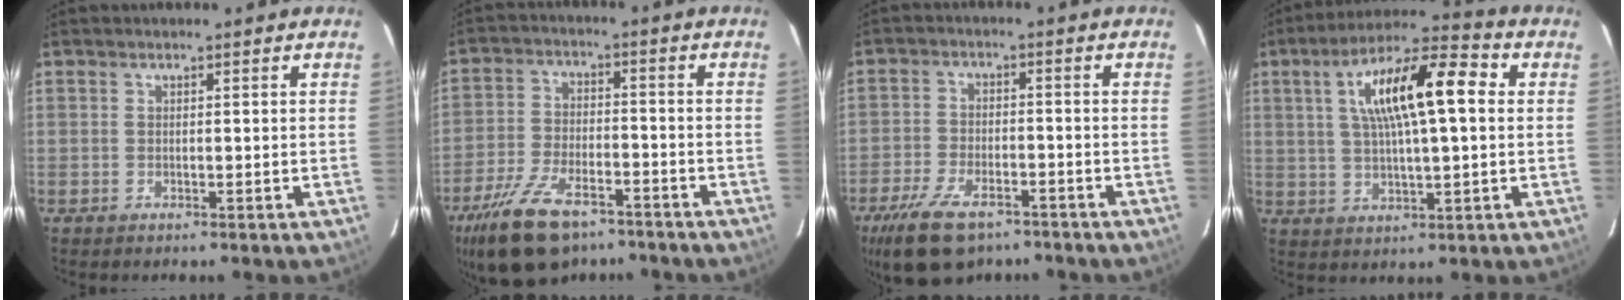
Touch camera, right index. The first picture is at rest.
{"total": 16.0, "force": [-11.2, 7.4, 8.7], "torque": [-0.197, -0.021, -0.195]}
{"total": 13.5, "force": [-9.3, 6.4, 7.5], "torque": [-0.177, -0.018, -0.162]}
{"total": 15.5, "force": [3.7, 4.4, 14.4], "torque": [-0.256, 0.031, 0.059]}